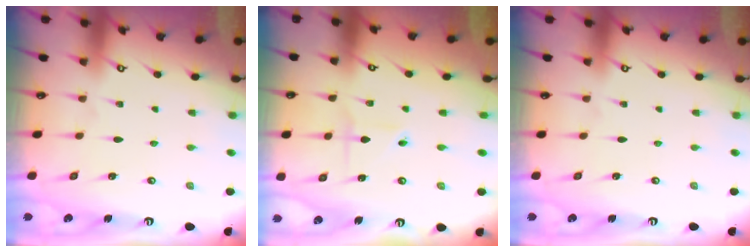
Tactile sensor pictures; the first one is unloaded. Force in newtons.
{"total": 2.2, "press": 2.1, "slide": 0.6}
{"total": 0.0}